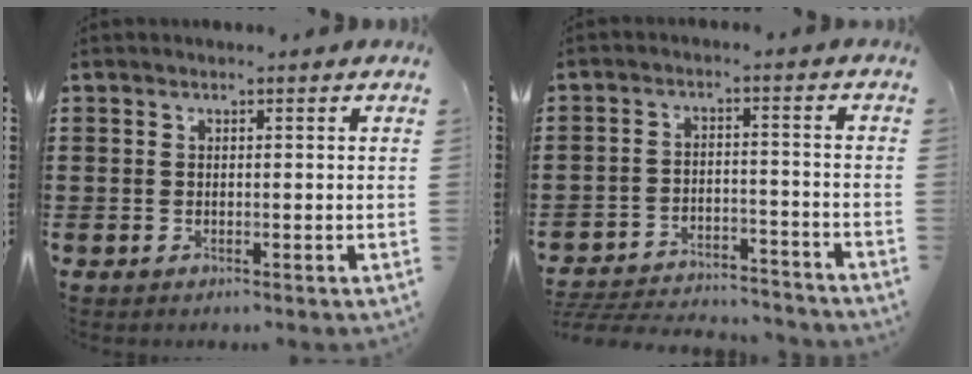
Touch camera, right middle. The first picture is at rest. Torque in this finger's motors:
{"motor_torque": [1.42, -0.72, 0.66, 0.20]}